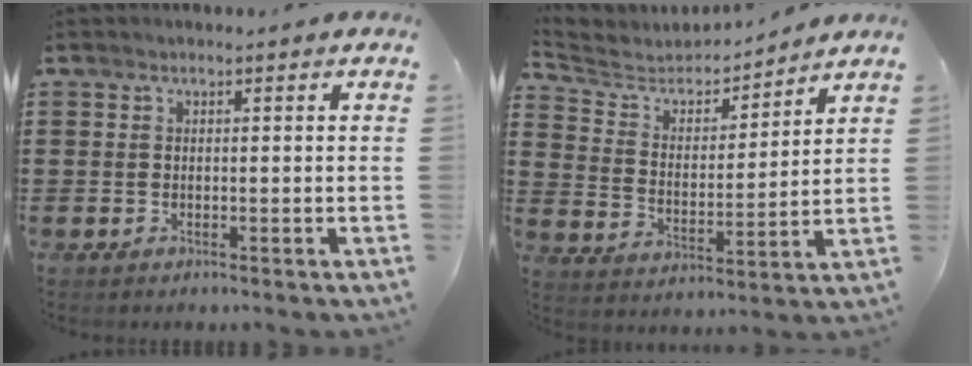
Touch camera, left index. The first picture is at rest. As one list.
[{"total": 4.7, "force": [4.4, 1.4, 0.4], "torque": [-0.042, -0.036, 0.070]}]